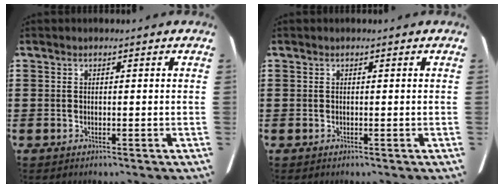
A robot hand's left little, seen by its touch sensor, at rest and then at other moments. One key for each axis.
{"total": 0.0}